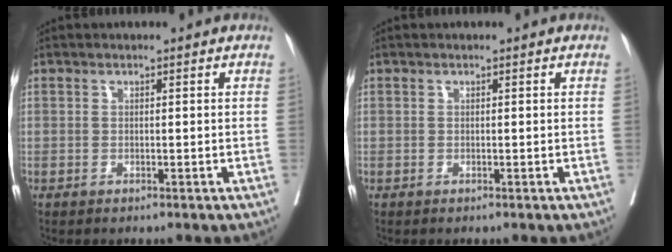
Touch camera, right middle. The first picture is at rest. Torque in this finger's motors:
{"motor_torque": [0.38, -0.38, 0.12, -0.01]}